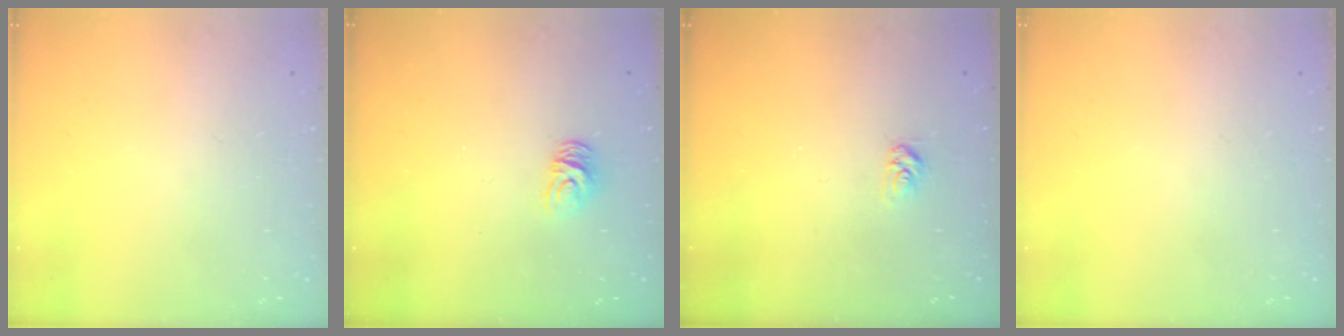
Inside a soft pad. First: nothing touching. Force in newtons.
{"total": 6.3, "press": 6.3, "slide": 0.2}
{"total": 4.3, "press": 4.2, "slide": 0.5}
{"total": 0.0}